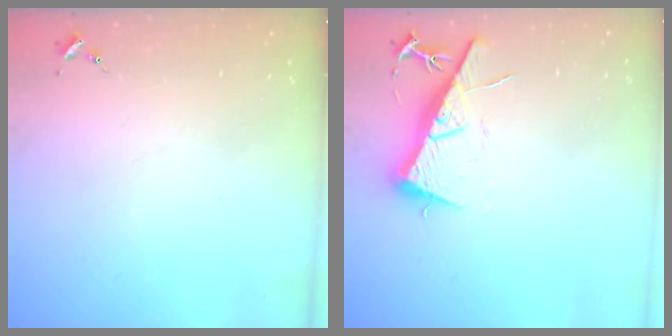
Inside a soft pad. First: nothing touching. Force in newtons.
{"total": 11.0, "press": 11.0, "slide": 0.7}